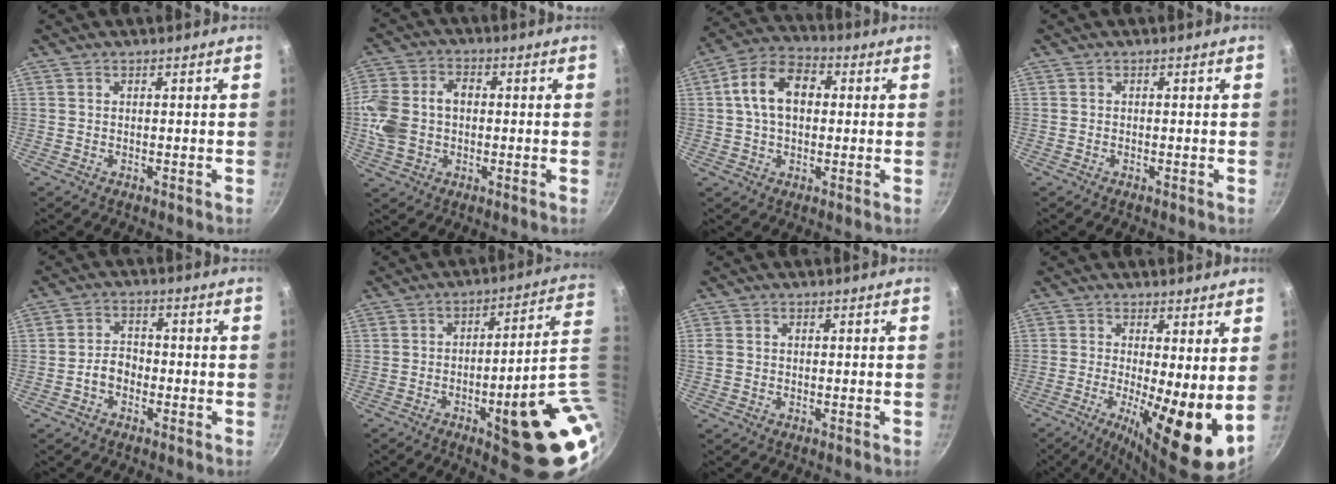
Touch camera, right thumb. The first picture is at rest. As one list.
[{"total": 11.8, "force": [-0.1, 8.7, 8.0], "torque": [-0.151, 0.020, -0.009]}, {"total": 11.8, "force": [1.6, 8.0, 8.6], "torque": [-0.125, 0.026, 0.010]}, {"total": 0.0}, {"total": 4.2, "force": [-1.7, 3.0, 2.2], "torque": [-0.020, 0.024, -0.035]}, {"total": 19.7, "force": [-2.6, 4.8, 18.9], "torque": [-0.217, 0.016, -0.025]}, {"total": 1.9, "force": [0.0, 1.6, 1.1], "torque": [-0.022, 0.004, 0.000]}, {"total": 13.4, "force": [-1.2, 3.4, 12.9], "torque": [-0.196, -0.018, -0.020]}]